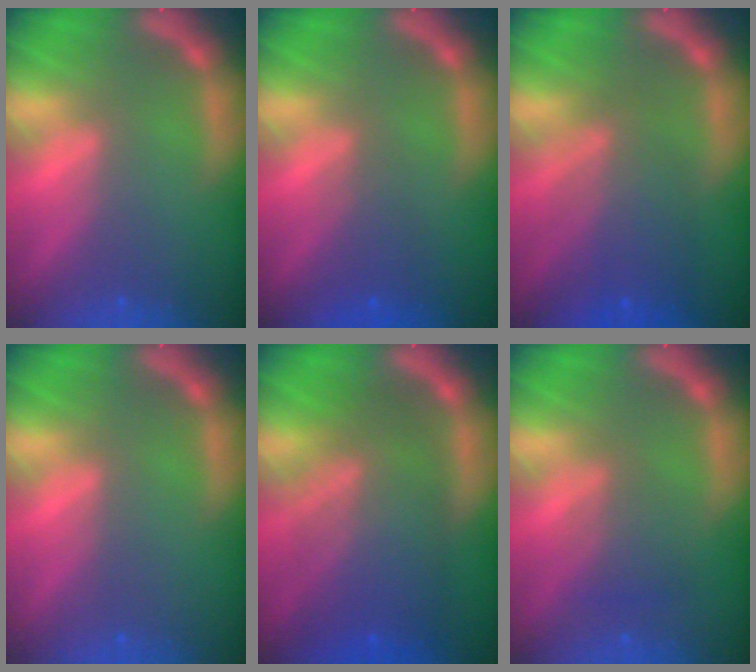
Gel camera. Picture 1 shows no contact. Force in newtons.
{"total": 2.5}
{"total": 6.0}
{"total": 0.0}
{"total": 9.1}
{"total": 2.5}